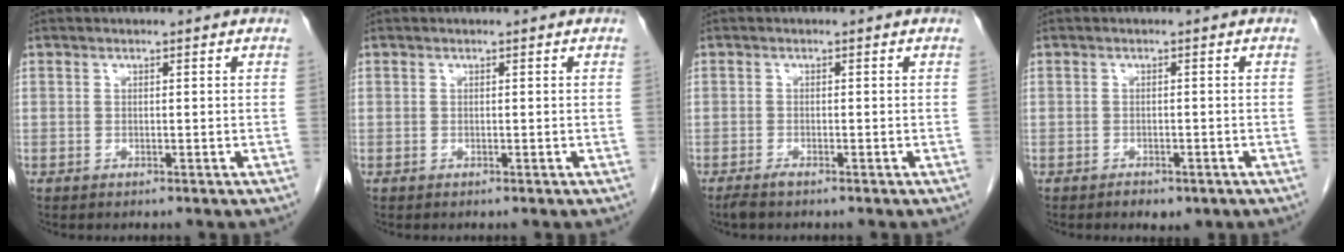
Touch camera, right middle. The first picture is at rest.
{"total": 0.0}
{"total": 1.4, "force": [-1.1, 0.1, 0.8], "torque": [-0.022, -0.004, -0.021]}
{"total": 2.4, "force": [-1.6, 1.2, 1.4], "torque": [-0.020, -0.003, -0.014]}